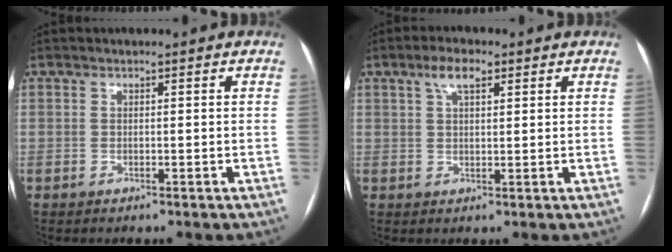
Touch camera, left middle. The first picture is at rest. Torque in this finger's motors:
{"motor_torque": [0.55, -0.52, 0.37, 0.10]}